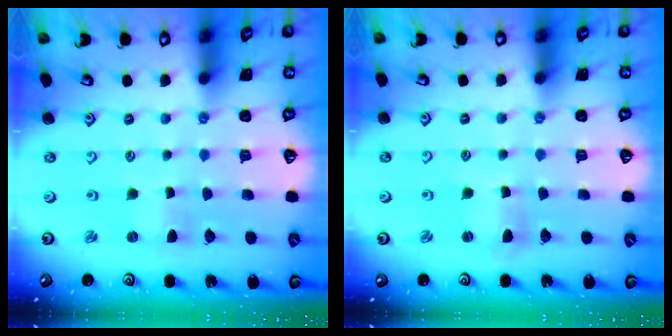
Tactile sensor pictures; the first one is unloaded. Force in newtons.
{"total": 2.2, "press": 2.2, "slide": 0.3}